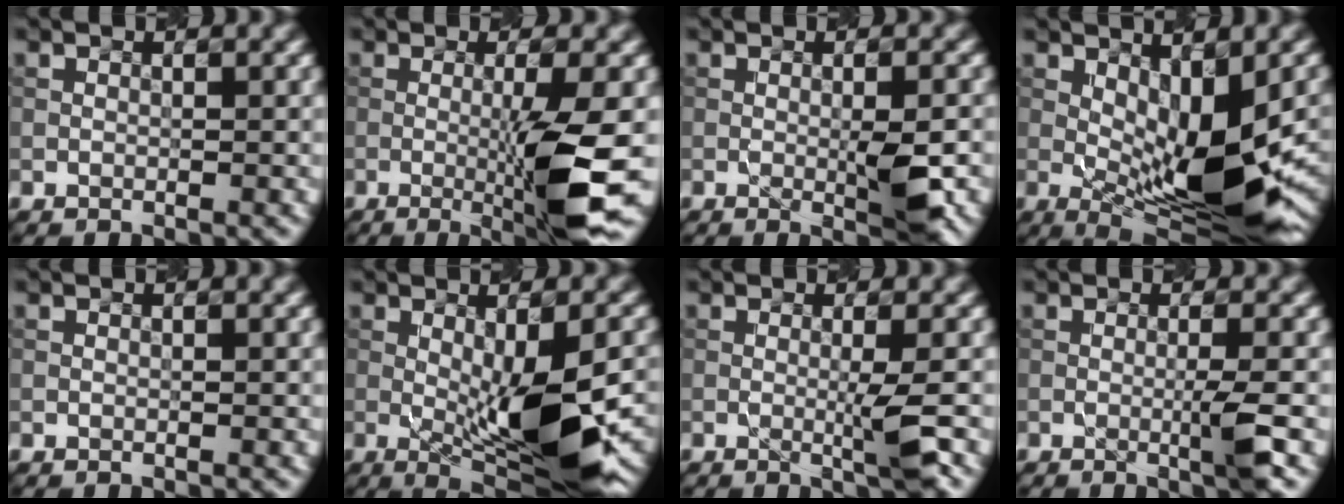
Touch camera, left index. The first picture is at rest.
{"total": 6.9, "force": [-1.3, 0.7, 6.7], "torque": [-0.110, -0.007, -0.015]}
{"total": 3.2, "force": [-0.4, 0.5, 3.2], "torque": [-0.050, -0.004, 0.002]}
{"total": 8.8, "force": [-0.5, 2.8, 8.3], "torque": [-0.139, -0.012, 0.001]}
{"total": 0.0}
{"total": 8.9, "force": [-1.2, 2.0, 8.6], "torque": [-0.132, -0.019, -0.005]}
{"total": 2.5, "force": [-0.3, 0.3, 2.4], "torque": [-0.040, -0.007, -0.004]}
{"total": 2.4, "force": [-0.5, 0.3, 2.4], "torque": [-0.038, -0.006, -0.008]}